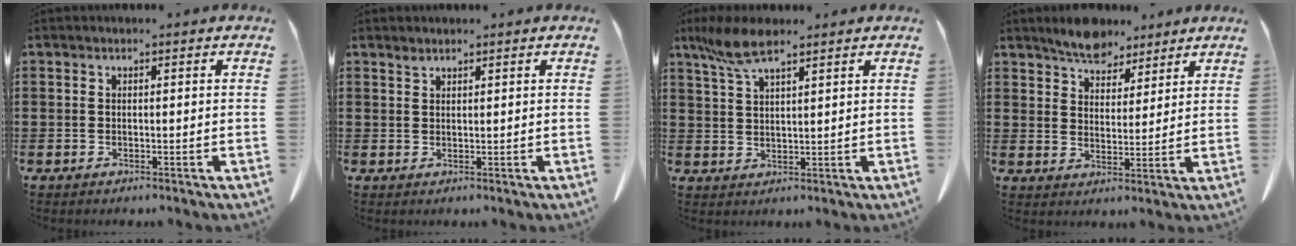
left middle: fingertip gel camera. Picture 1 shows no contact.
{"total": 0.9, "force": [0.8, 0.3, 0.2], "torque": [-0.008, -0.001, 0.017]}
{"total": 6.3, "force": [4.3, 1.5, 4.4], "torque": [-0.103, -0.003, 0.076]}
{"total": 6.2, "force": [5.4, 2.4, 1.6], "torque": [-0.048, -0.011, 0.104]}